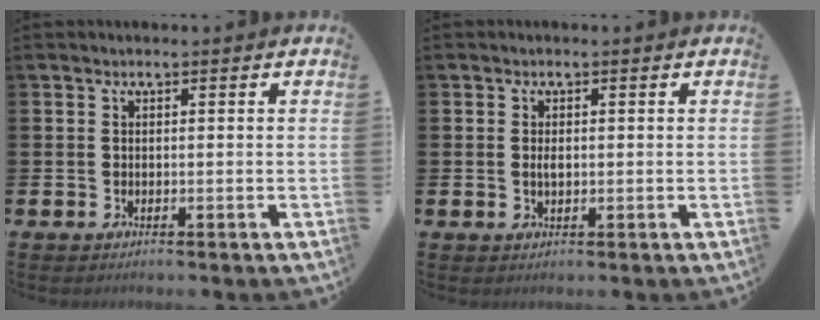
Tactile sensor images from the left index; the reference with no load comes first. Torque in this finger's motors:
{"motor_torque": [0.53, -0.03, 0.04, 0.10]}